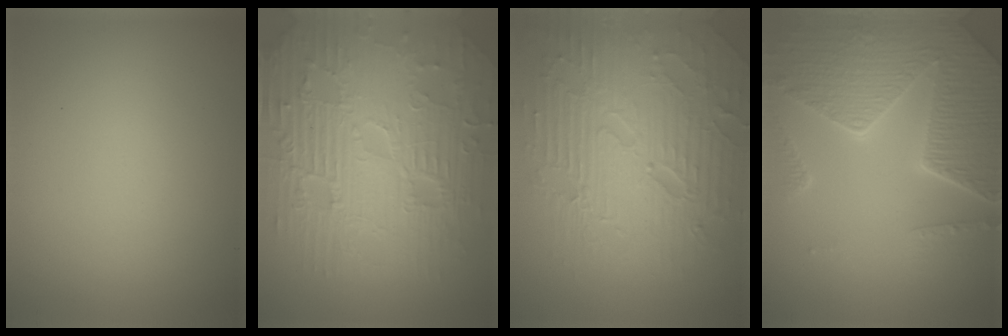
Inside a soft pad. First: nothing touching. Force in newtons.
{"total": 11.9, "press": 7.7, "slide": 9.1}
{"total": 9.0, "press": 6.4, "slide": 6.4}
{"total": 8.3, "press": 6.1, "slide": 5.6}